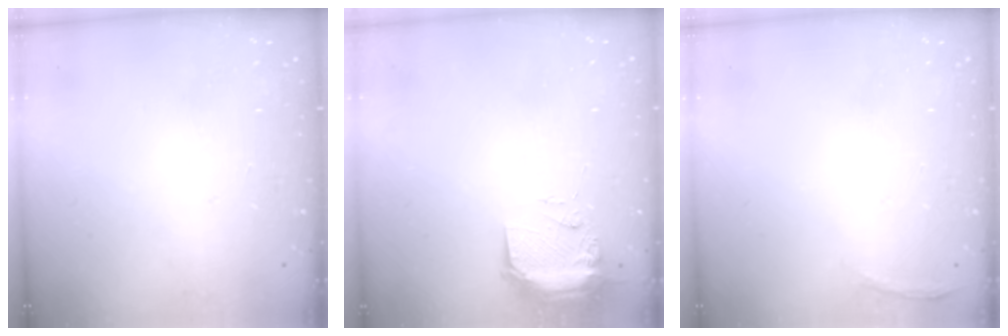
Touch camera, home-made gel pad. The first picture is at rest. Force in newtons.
{"total": 11.0, "press": 9.6, "slide": 5.4}
{"total": 4.0, "press": 3.7, "slide": 1.6}